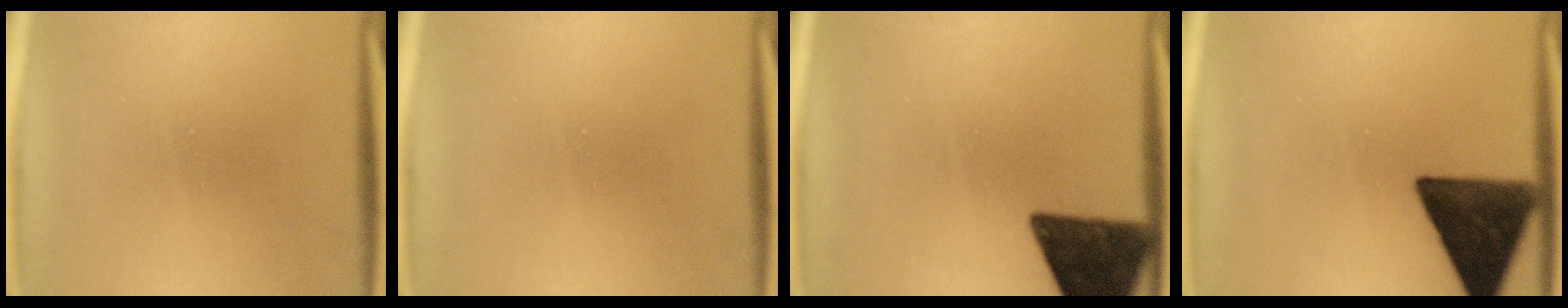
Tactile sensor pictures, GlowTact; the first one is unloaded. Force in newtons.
{"total": 0.0}
{"total": 13.7}
{"total": 15.1}